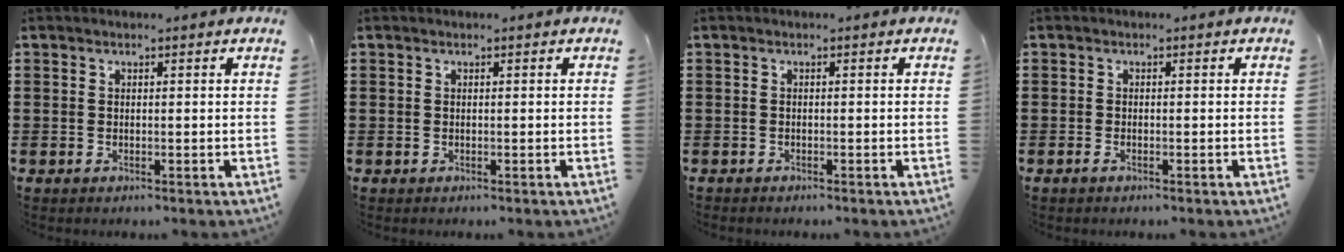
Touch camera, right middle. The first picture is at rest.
{"total": 0.0}
{"total": 0.5, "force": [-0.5, 0.0, 0.0], "torque": [0.000, -0.002, -0.011]}
{"total": 0.6, "force": [-0.4, 0.2, 0.4], "torque": [-0.010, -0.003, -0.008]}